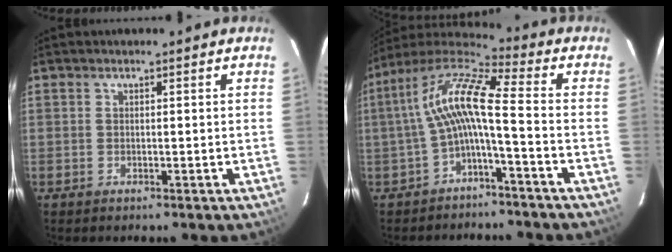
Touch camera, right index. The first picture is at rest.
{"total": 11.9, "force": [-1.8, 1.8, 11.6], "torque": [-0.235, 0.021, -0.037]}